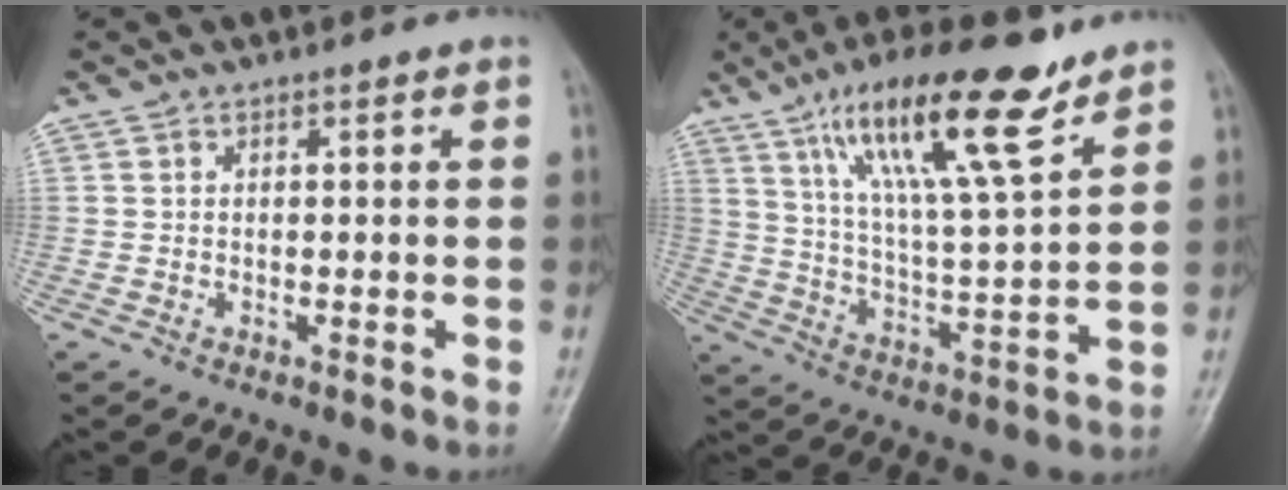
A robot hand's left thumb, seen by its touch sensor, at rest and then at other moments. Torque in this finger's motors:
{"motor_torque": [0.53, 0.68, 1.51, -1.28, 0.38]}